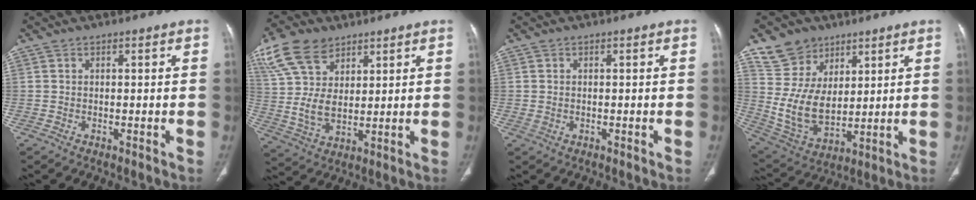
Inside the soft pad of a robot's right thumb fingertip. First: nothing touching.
{"total": 13.7, "force": [7.6, 8.3, 7.8], "torque": [-0.141, -0.022, 0.157]}
{"total": 1.0, "force": [-0.1, 0.8, 0.6], "torque": [-0.015, 0.002, 0.002]}
{"total": 13.3, "force": [7.4, 9.7, 5.2], "torque": [-0.073, -0.045, 0.159]}